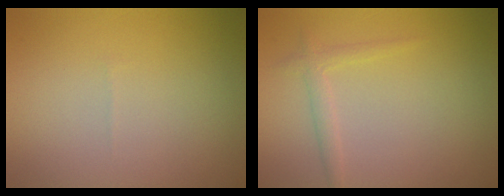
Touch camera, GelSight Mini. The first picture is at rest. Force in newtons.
{"total": 1.3, "press": 1.3, "slide": 0.0}